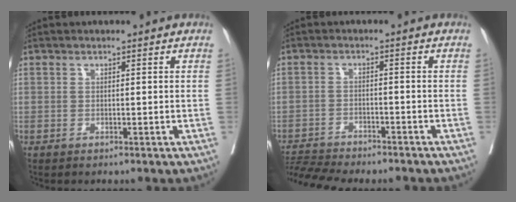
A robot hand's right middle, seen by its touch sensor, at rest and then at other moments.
{"total": 9.2, "force": [-9.0, 0.5, 2.2], "torque": [-0.037, 0.008, -0.142]}